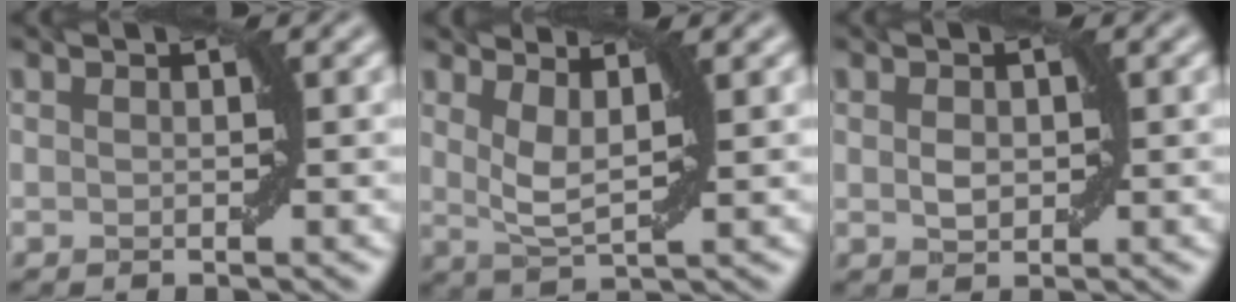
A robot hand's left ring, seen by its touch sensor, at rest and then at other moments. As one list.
[{"total": 2.8, "force": [1.7, 0.5, 2.1], "torque": [-0.047, -0.005, 0.033]}, {"total": 1.4, "force": [0.0, 0.9, 1.0], "torque": [-0.021, 0.001, 0.001]}]